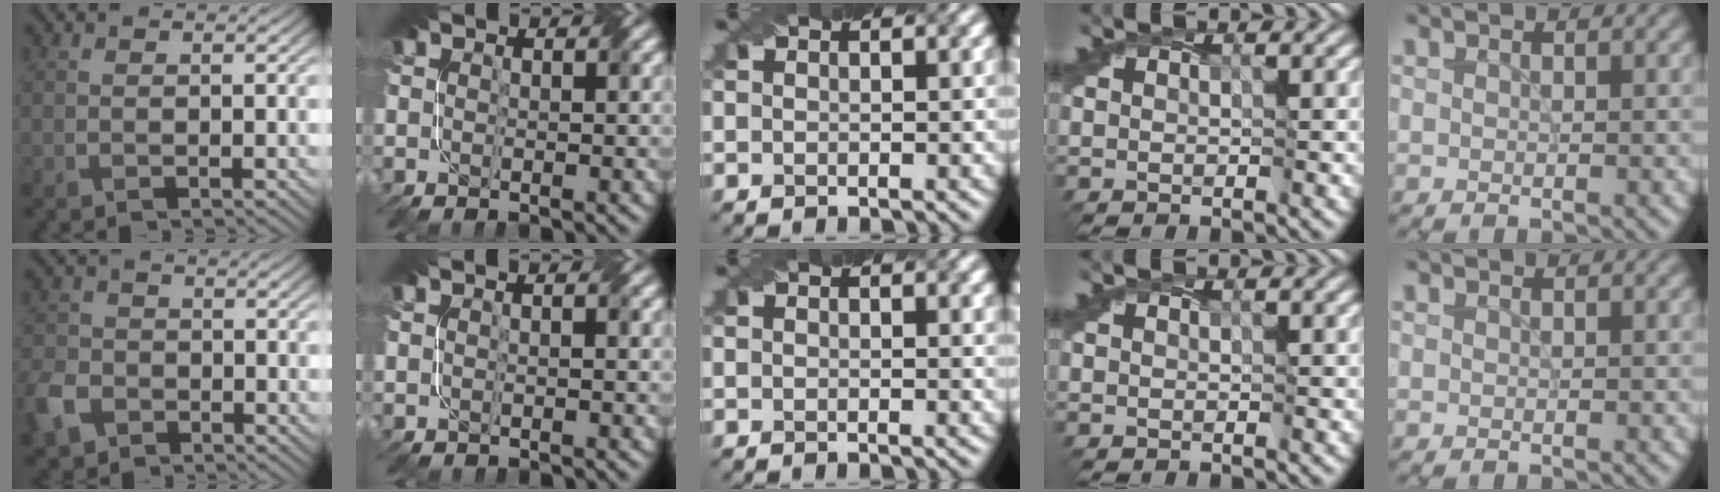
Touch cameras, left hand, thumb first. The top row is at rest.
{"thumb": {"total": 5.7, "force": [-3.1, 4.1, 2.4], "torque": [-0.072, -0.008, -0.075]}, "middle": {"total": 0.7, "force": [0.4, 0.1, 0.5], "torque": [-0.004, -0.002, 0.007]}}